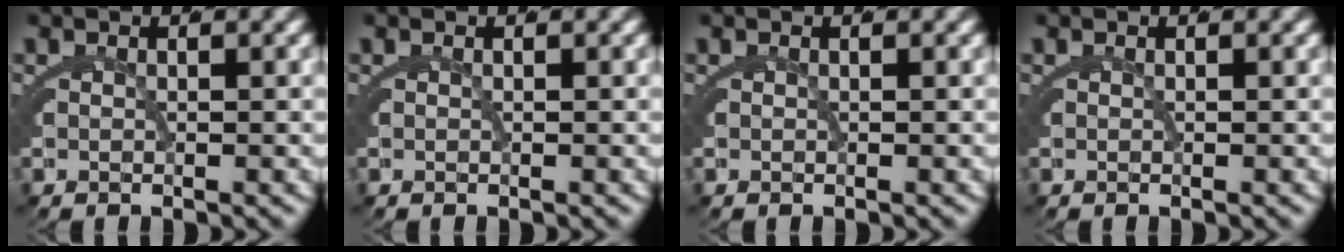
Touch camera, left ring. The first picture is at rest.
{"total": 0.0}
{"total": 0.0}
{"total": 0.0}